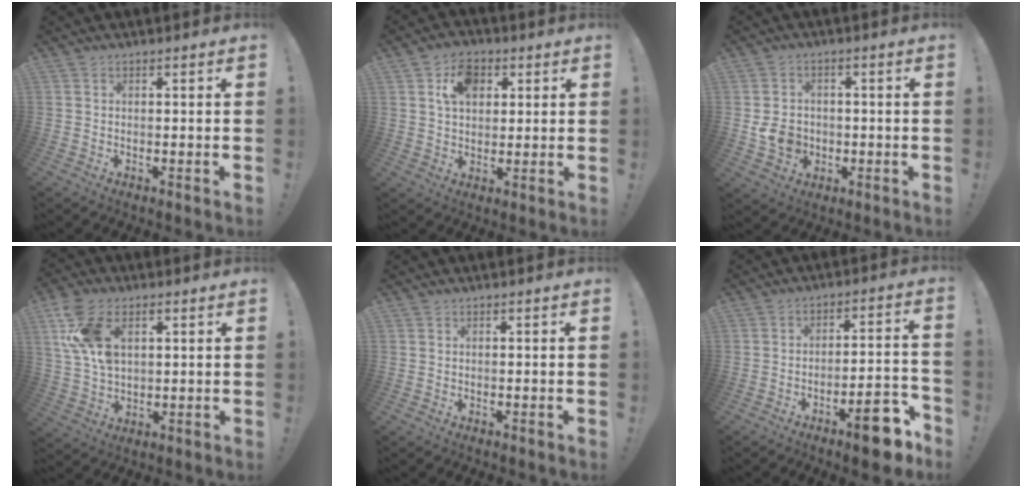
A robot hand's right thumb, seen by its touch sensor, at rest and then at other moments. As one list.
[{"total": 9.0, "force": [3.9, 6.5, 4.9], "torque": [-0.073, -0.004, 0.072]}, {"total": 8.0, "force": [-1.5, 7.0, 3.6], "torque": [-0.070, 0.013, -0.026]}, {"total": 13.3, "force": [4.6, 8.4, 9.2], "torque": [-0.195, -0.004, 0.091]}, {"total": 0.0}, {"total": 12.1, "force": [-7.5, 3.8, 8.7], "torque": [-0.103, 0.056, -0.116]}]